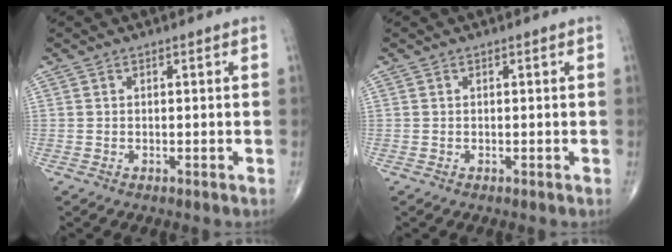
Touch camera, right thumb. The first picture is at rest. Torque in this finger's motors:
{"motor_torque": [0.00, 0.00, -0.08, -0.01, -0.02]}